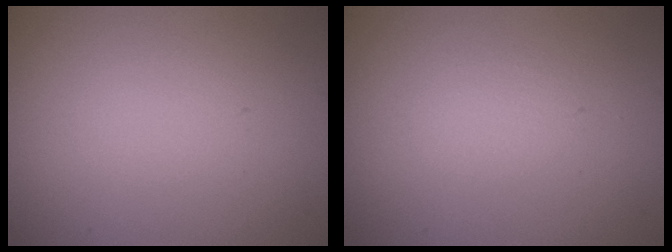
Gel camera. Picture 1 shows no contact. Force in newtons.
{"total": 0.7, "press": 0.7, "slide": 0.0}